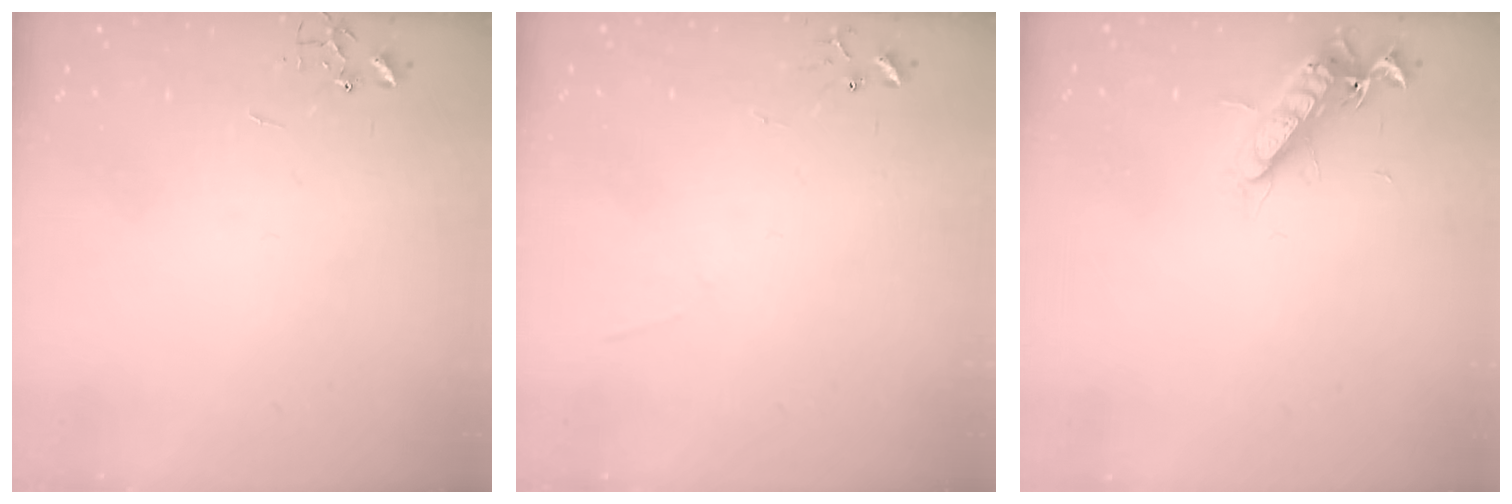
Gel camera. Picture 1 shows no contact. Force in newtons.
{"total": 4.4, "press": 4.4, "slide": 0.4}
{"total": 13.0, "press": 12.9, "slide": 1.2}